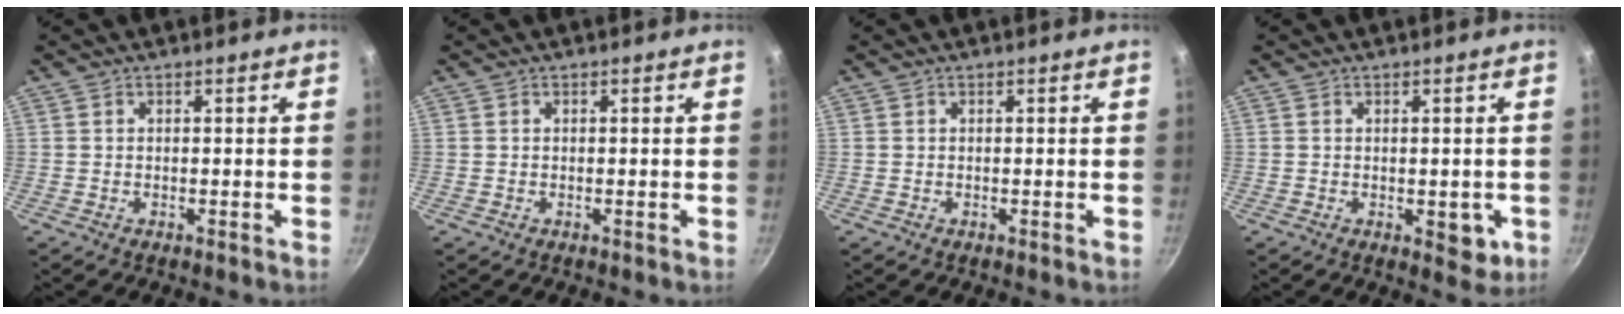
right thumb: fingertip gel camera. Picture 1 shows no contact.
{"total": 0.0}
{"total": 0.0}
{"total": 4.6, "force": [-1.1, 2.6, 3.7], "torque": [-0.026, 0.002, -0.010]}